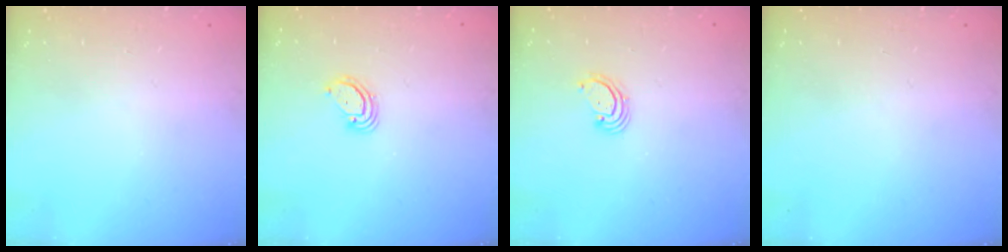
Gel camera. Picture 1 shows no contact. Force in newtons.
{"total": 2.9, "press": 2.9, "slide": 0.2}
{"total": 2.7, "press": 2.7, "slide": 0.3}
{"total": 0.0}